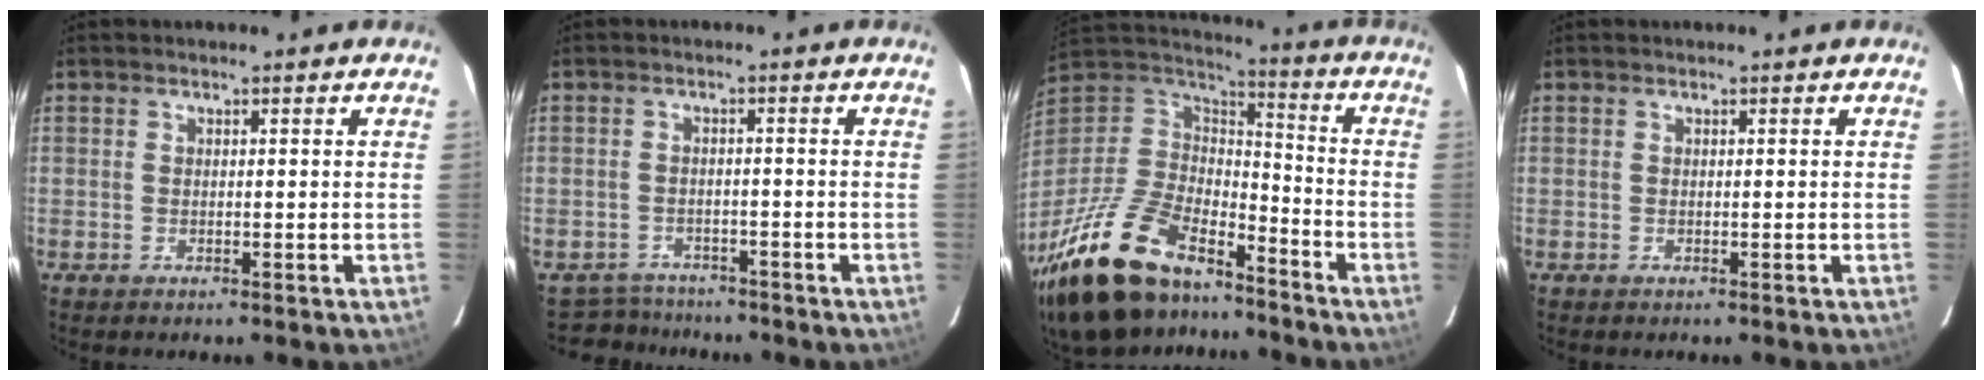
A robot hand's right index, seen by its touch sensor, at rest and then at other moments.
{"total": 5.7, "force": [-5.0, 2.6, 0.0], "torque": [-0.015, 0.010, -0.082]}
{"total": 28.9, "force": [-20.9, 12.2, 15.9], "torque": [-0.338, -0.017, -0.354]}
{"total": 0.0}